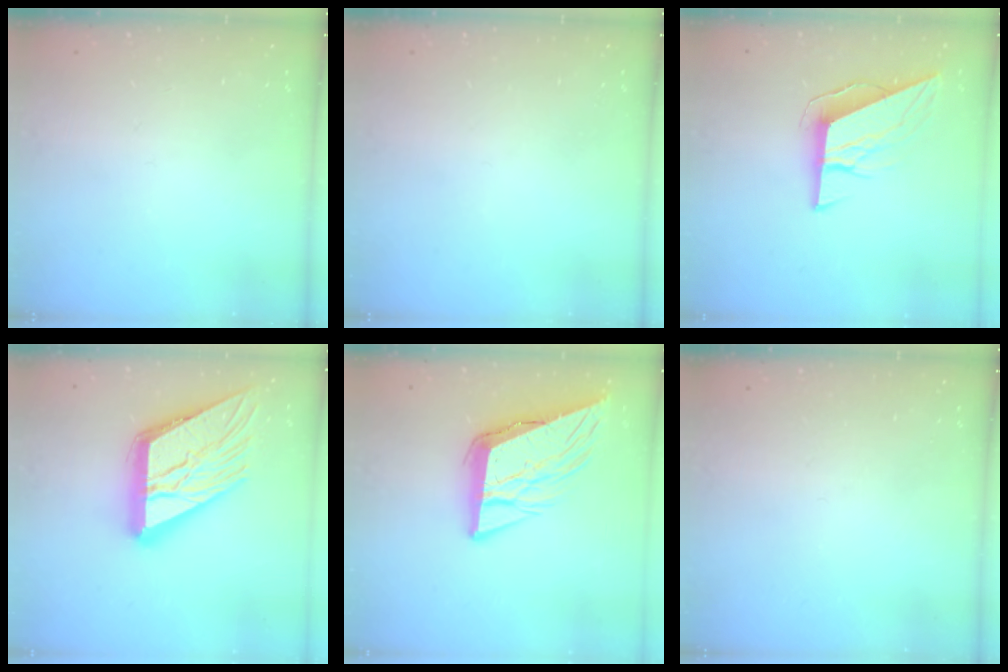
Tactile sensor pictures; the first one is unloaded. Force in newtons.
{"total": 0.0}
{"total": 9.5, "press": 9.3, "slide": 1.9}
{"total": 21.6, "press": 21.4, "slide": 2.5}
{"total": 10.6, "press": 10.2, "slide": 2.8}
{"total": 0.0}